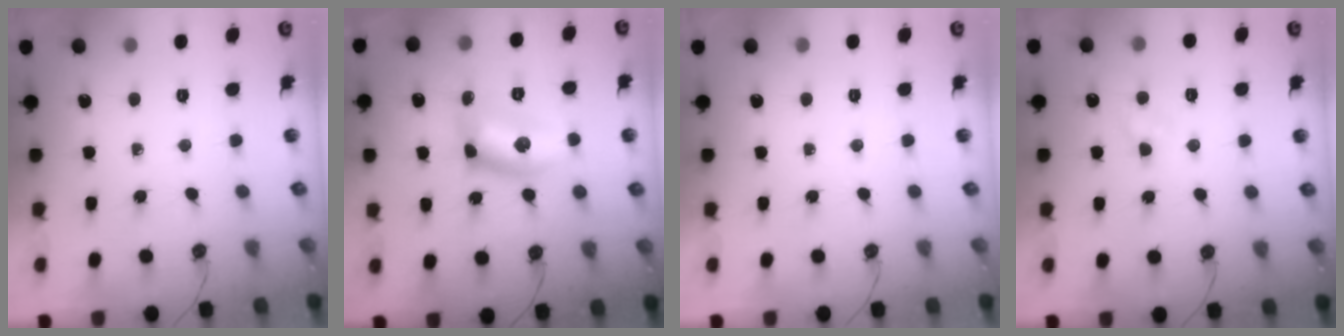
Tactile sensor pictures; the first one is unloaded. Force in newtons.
{"total": 11.4, "press": 11.4, "slide": 1.2}
{"total": 0.0}
{"total": 2.9, "press": 2.8, "slide": 0.5}